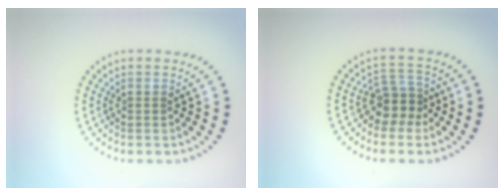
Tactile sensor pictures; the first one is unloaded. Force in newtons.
{"total": 2.8, "press": 2.3, "slide": 1.6}